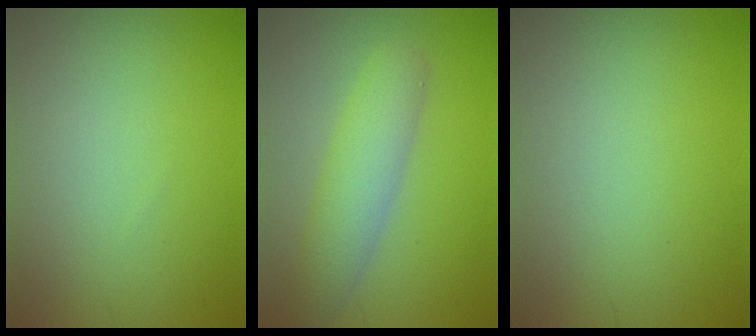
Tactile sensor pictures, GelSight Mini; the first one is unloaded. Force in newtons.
{"total": 4.1, "press": 4.1, "slide": 0.2}
{"total": 0.0}